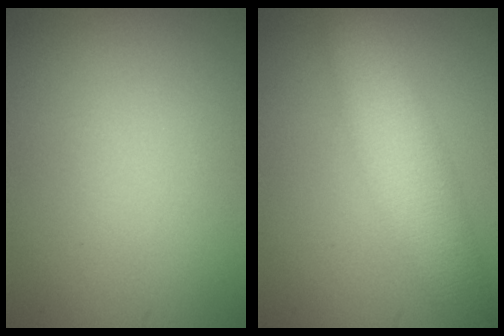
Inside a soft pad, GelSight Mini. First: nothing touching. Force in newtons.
{"total": 5.7, "press": 5.7, "slide": 0.3}